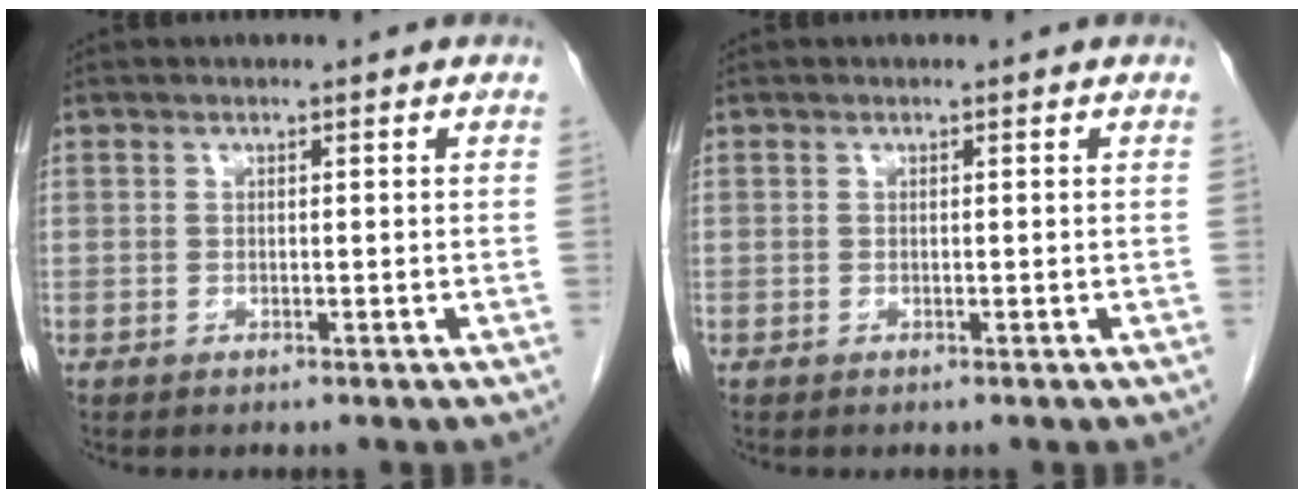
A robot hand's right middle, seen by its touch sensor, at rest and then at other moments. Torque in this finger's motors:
{"motor_torque": [-0.02, 0.02, 0.00, 0.00]}